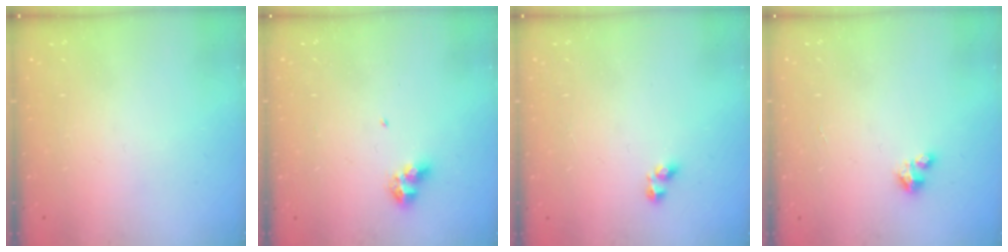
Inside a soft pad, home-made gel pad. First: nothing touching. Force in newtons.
{"total": 6.1, "press": 6.1, "slide": 0.6}
{"total": 2.8, "press": 2.8, "slide": 0.1}
{"total": 2.0, "press": 2.0, "slide": 0.3}